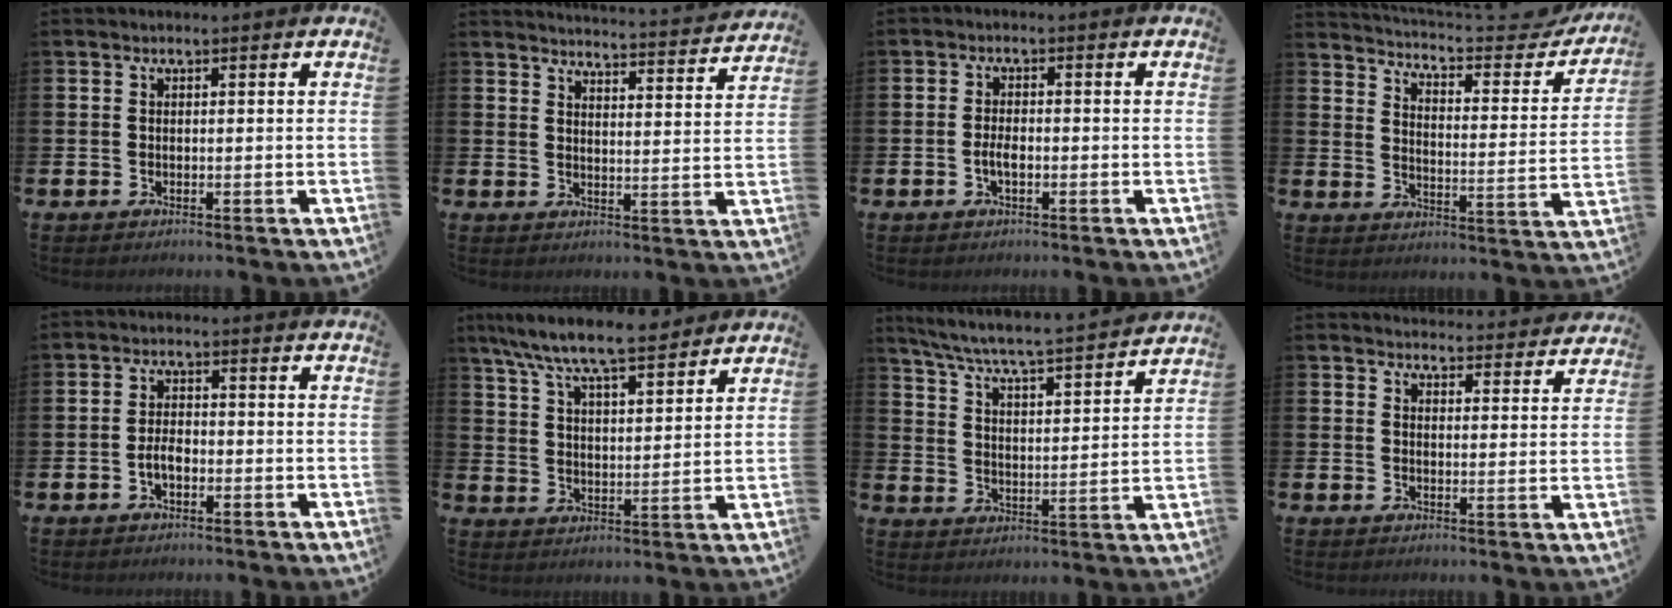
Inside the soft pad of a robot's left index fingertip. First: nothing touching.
{"total": 4.4, "force": [4.3, -0.3, 0.5], "torque": [-0.013, -0.042, 0.070]}
{"total": 2.0, "force": [-0.6, 0.8, 1.7], "torque": [-0.030, 0.001, -0.013]}
{"total": 5.2, "force": [4.9, 0.7, 1.5], "torque": [-0.053, -0.045, 0.076]}
{"total": 2.6, "force": [-1.0, 1.3, 2.0], "torque": [-0.037, 0.005, -0.019]}
{"total": 8.4, "force": [7.9, 0.9, 2.8], "torque": [-0.089, -0.041, 0.142]}
{"total": 6.2, "force": [5.8, 0.0, 2.2], "torque": [-0.073, -0.050, 0.093]}
{"total": 4.0, "force": [3.9, 0.6, -0.1], "torque": [0.002, -0.031, 0.069]}